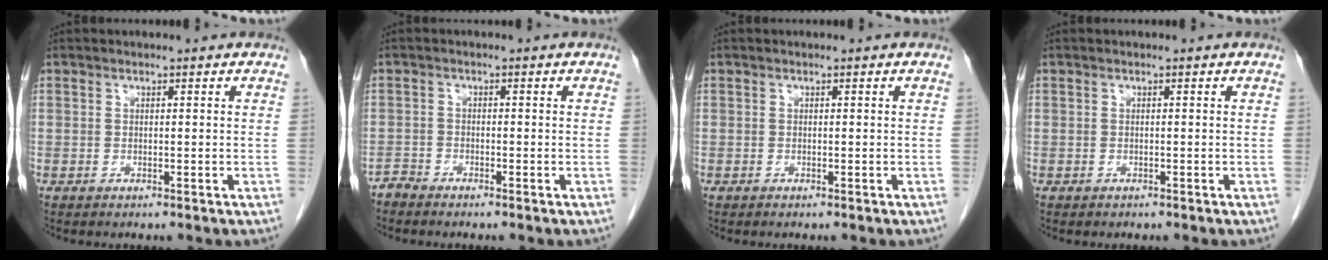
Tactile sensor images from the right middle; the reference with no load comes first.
{"total": 1.4, "force": [-1.4, 0.0, -0.1], "torque": [0.009, -0.002, -0.027]}
{"total": 0.0}
{"total": 0.0}